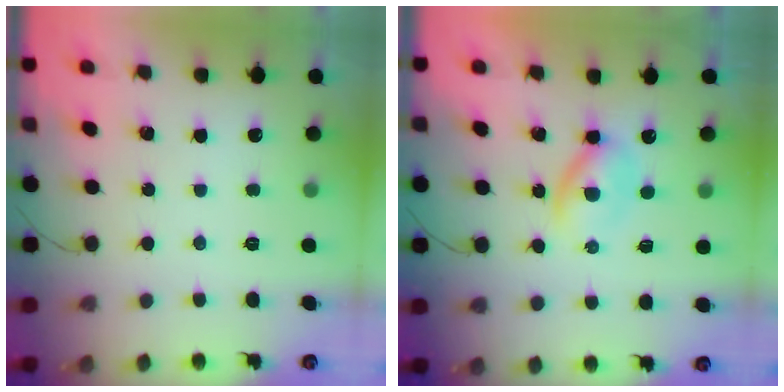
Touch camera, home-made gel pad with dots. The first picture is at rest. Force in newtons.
{"total": 2.8, "press": 2.8, "slide": 0.5}